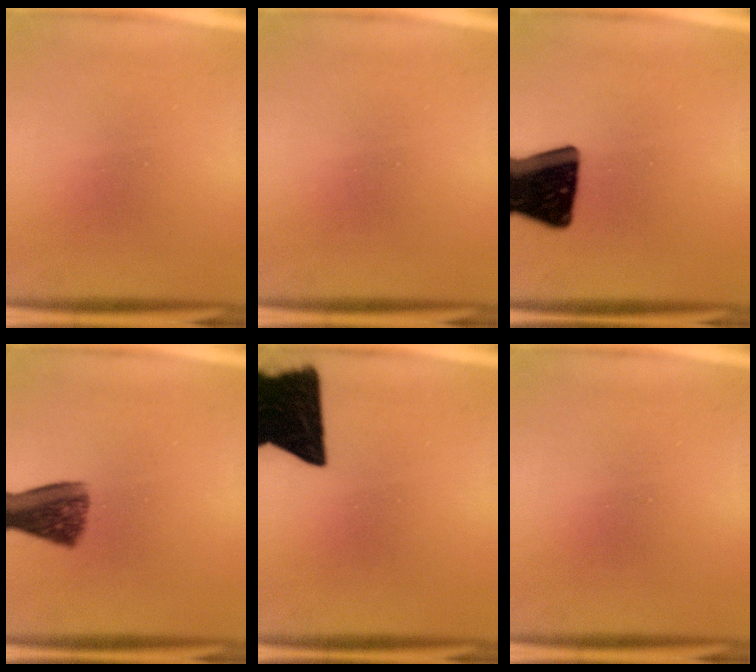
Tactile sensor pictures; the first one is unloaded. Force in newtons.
{"total": 0.0}
{"total": 19.3}
{"total": 7.3}
{"total": 18.1}
{"total": 0.0}